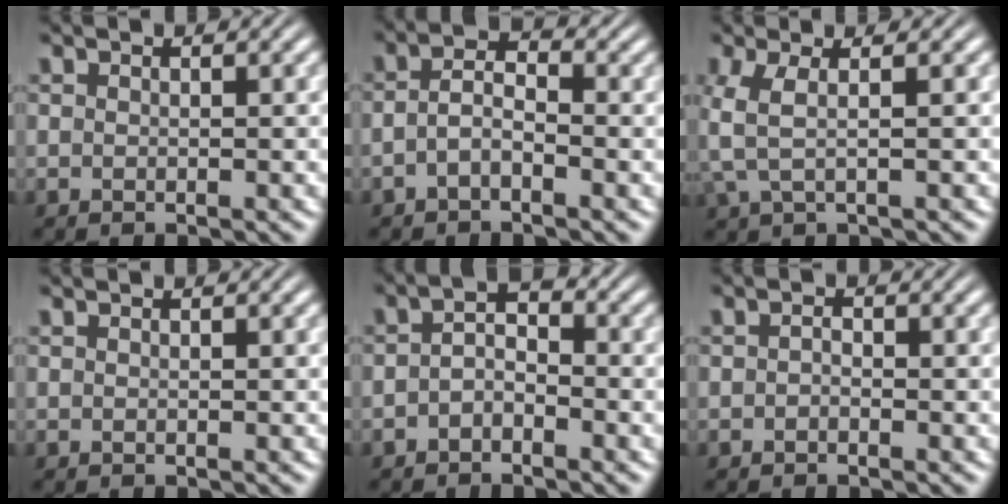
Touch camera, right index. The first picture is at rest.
{"total": 3.0, "force": [-0.6, 1.7, 2.4], "torque": [-0.043, -0.003, -0.018]}
{"total": 2.7, "force": [0.2, 1.0, 2.6], "torque": [-0.067, -0.007, 0.010]}
{"total": 0.0}
{"total": 2.6, "force": [-0.8, 1.5, 1.9], "torque": [-0.024, -0.007, -0.018]}
{"total": 0.6, "force": [-0.6, 0.0, 0.2], "torque": [-0.001, -0.005, -0.008]}